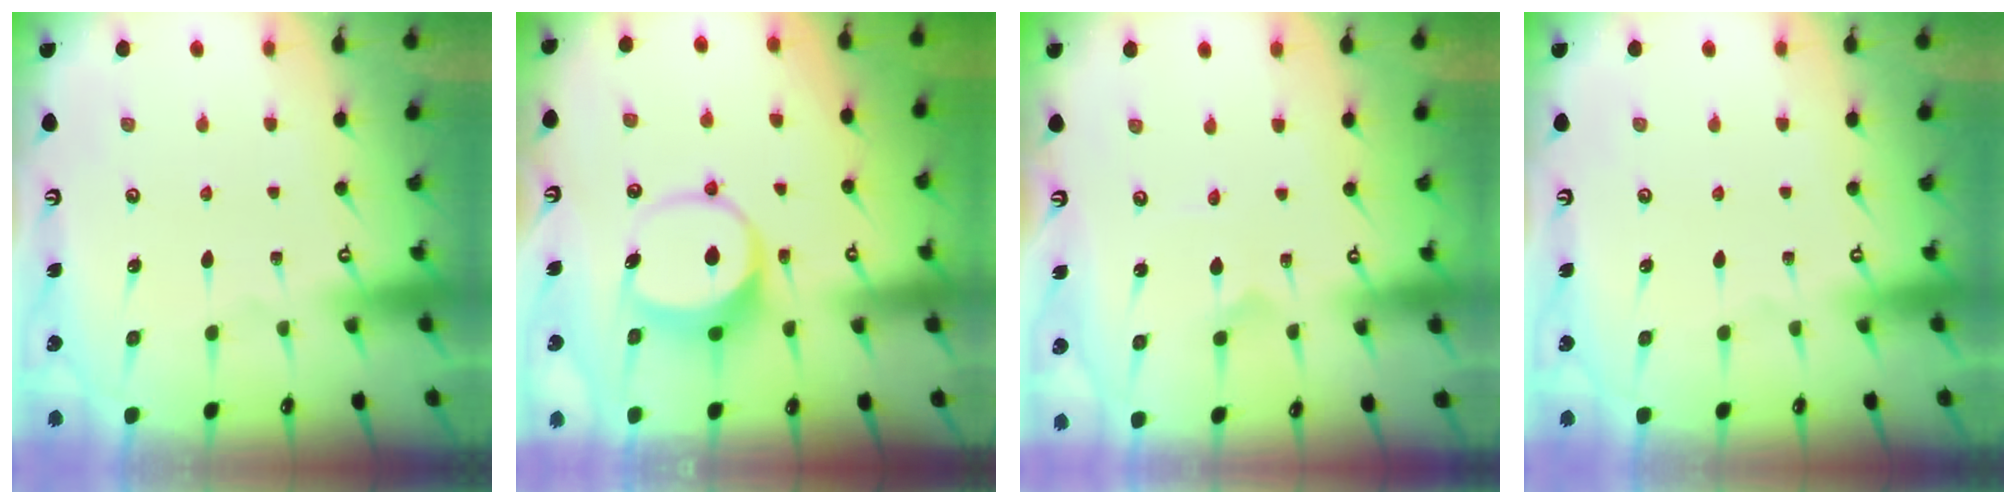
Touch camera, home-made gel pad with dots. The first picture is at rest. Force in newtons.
{"total": 7.4, "press": 7.3, "slide": 1.3}
{"total": 1.2, "press": 1.2, "slide": 0.1}
{"total": 0.0}